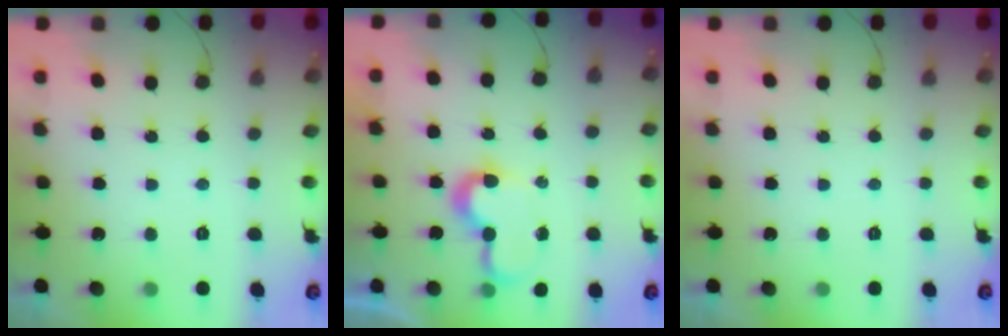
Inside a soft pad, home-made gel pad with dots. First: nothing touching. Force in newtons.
{"total": 7.2, "press": 7.2, "slide": 0.4}
{"total": 0.0}